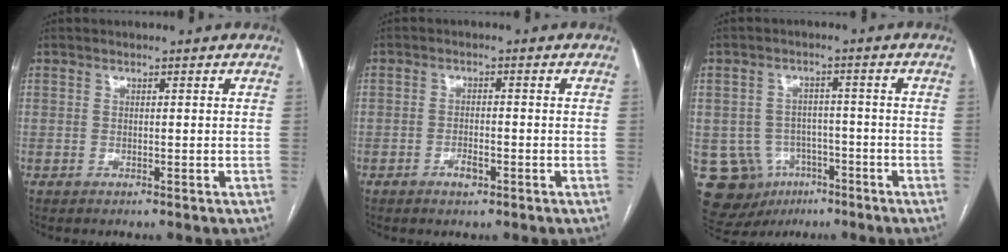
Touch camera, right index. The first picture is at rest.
{"total": 2.4, "force": [-1.3, 0.9, 1.8], "torque": [-0.031, 0.002, -0.021]}
{"total": 10.5, "force": [-4.6, 8.9, 3.1], "torque": [-0.060, 0.018, -0.058]}